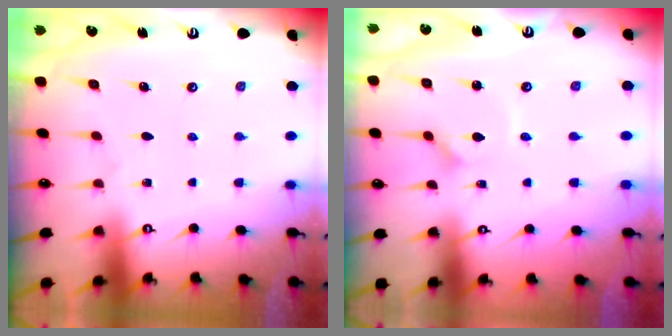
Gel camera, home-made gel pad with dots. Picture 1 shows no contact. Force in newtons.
{"total": 2.3, "press": 2.3, "slide": 0.2}